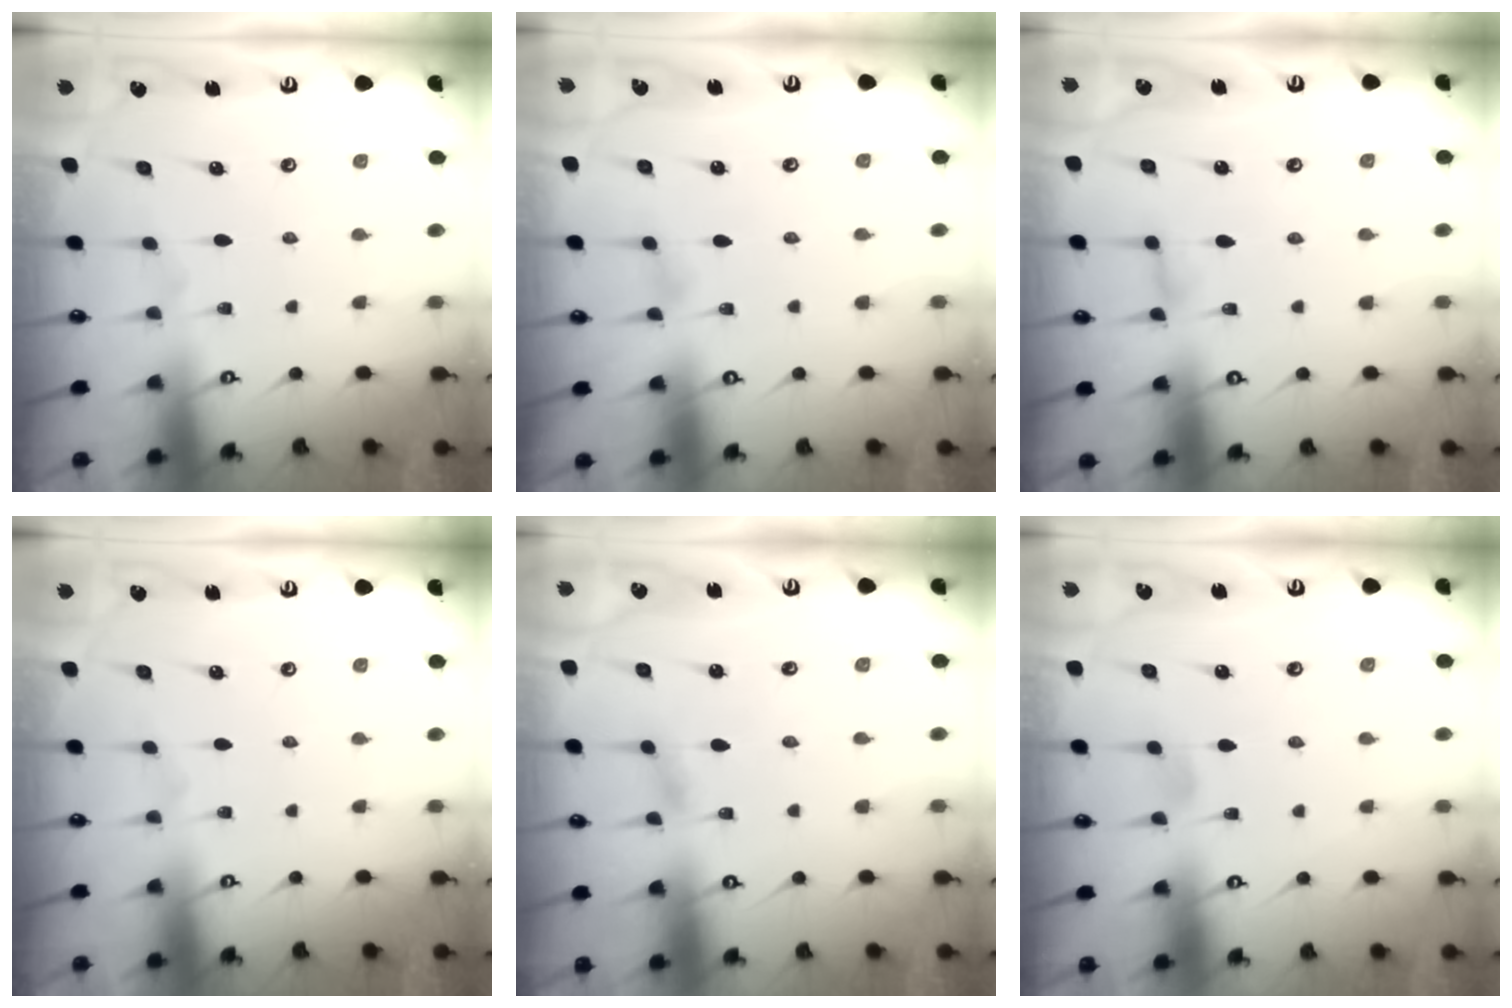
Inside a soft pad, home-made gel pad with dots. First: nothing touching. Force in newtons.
{"total": 1.9, "press": 1.9, "slide": 0.2}
{"total": 4.4, "press": 4.4, "slide": 0.6}
{"total": 0.0}
{"total": 2.0, "press": 2.0, "slide": 0.2}
{"total": 2.8, "press": 2.8, "slide": 0.4}